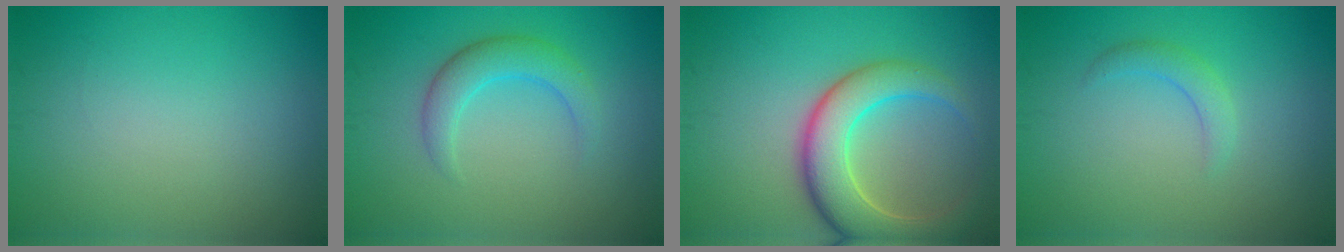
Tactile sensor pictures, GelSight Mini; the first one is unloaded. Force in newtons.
{"total": 3.0, "press": 3.0, "slide": 0.1}
{"total": 7.2, "press": 7.2, "slide": 0.6}
{"total": 1.5, "press": 1.5, "slide": 0.1}